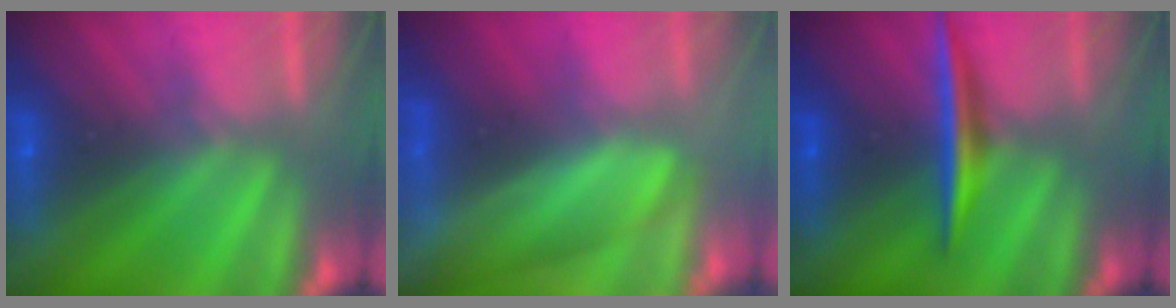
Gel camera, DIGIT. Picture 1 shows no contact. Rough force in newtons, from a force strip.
{"total": 3.6}
{"total": 1.7}